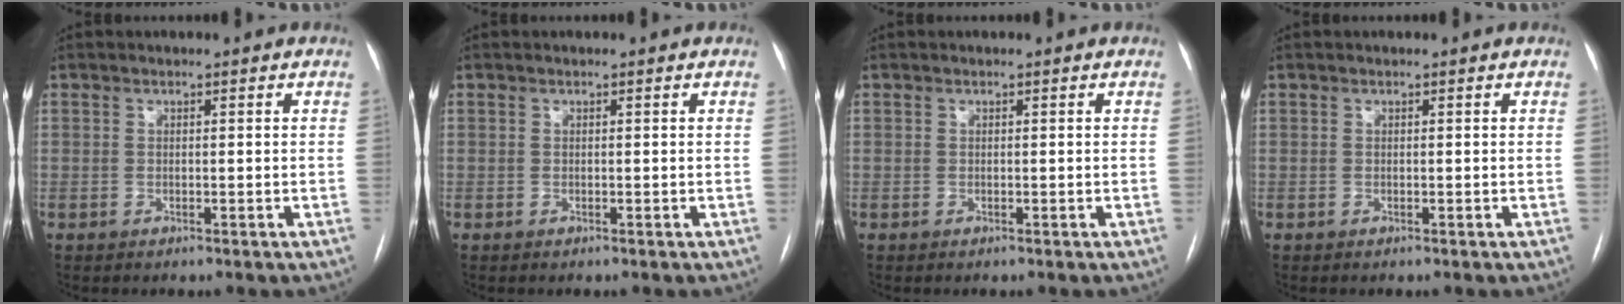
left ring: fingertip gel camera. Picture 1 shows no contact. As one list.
[{"total": 0.0}, {"total": 0.0}, {"total": 0.0}]